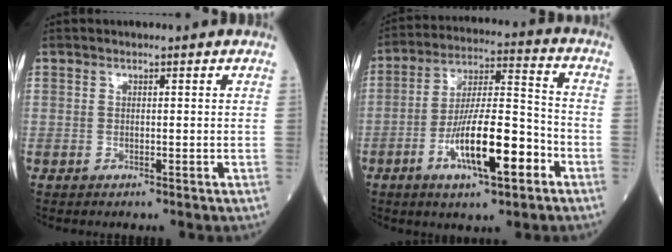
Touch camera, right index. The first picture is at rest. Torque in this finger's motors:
{"motor_torque": [1.72, -0.42, 0.96, 0.21]}